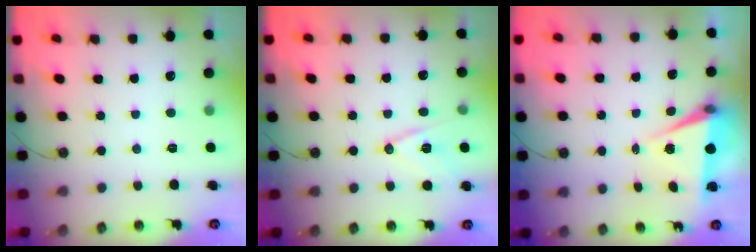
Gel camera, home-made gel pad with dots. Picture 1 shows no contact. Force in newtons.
{"total": 11.8, "press": 11.3, "slide": 3.2}
{"total": 6.7, "press": 5.0, "slide": 4.4}